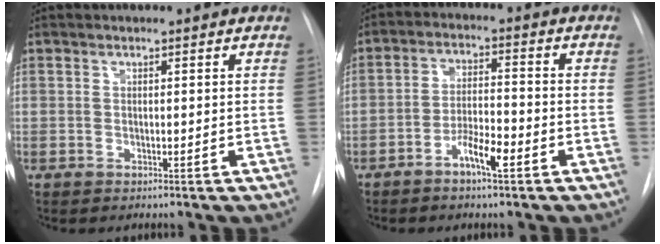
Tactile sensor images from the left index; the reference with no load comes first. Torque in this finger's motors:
{"motor_torque": [0.07, 0.18, 0.10, 0.05]}